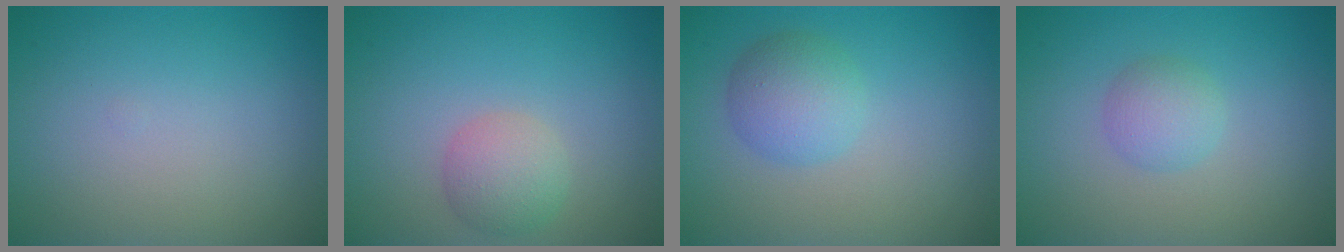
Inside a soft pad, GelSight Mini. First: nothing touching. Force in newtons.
{"total": 2.8, "press": 2.8, "slide": 0.2}
{"total": 3.4, "press": 3.4, "slide": 0.2}
{"total": 2.1, "press": 2.1, "slide": 0.1}